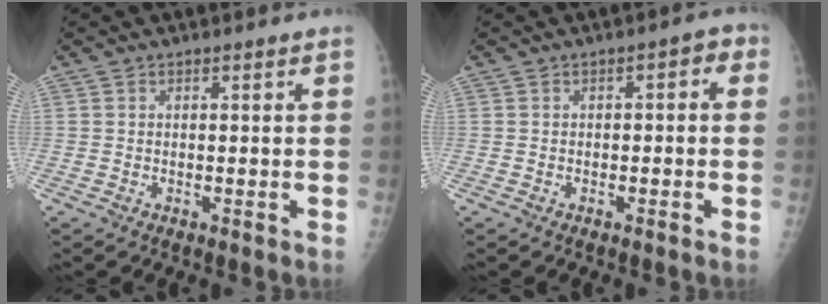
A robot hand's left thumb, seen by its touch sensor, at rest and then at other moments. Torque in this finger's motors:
{"motor_torque": [-0.46, -0.12, 0.11, 0.13, 0.02]}